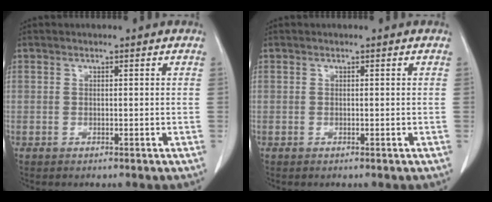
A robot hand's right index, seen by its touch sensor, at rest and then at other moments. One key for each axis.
{"total": 0.0}